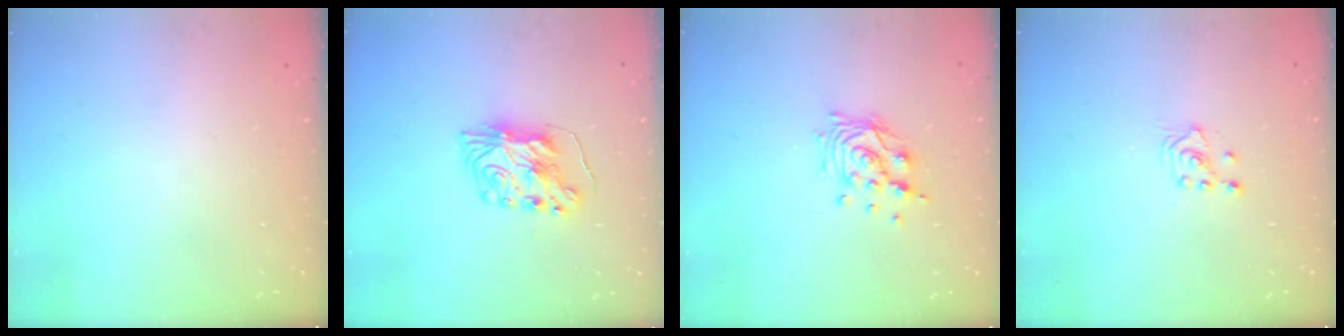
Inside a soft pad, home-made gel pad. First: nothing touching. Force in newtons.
{"total": 8.2, "press": 8.2, "slide": 0.6}
{"total": 11.1, "press": 11.0, "slide": 0.9}
{"total": 2.5, "press": 2.4, "slide": 0.9}